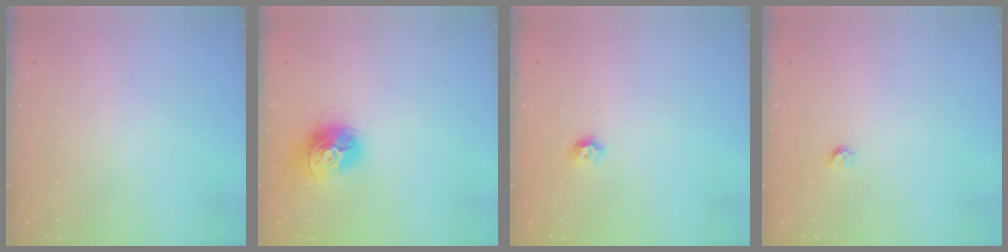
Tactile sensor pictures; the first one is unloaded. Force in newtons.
{"total": 13.1, "press": 13.1, "slide": 0.7}
{"total": 6.1, "press": 6.0, "slide": 1.1}
{"total": 3.6, "press": 3.6, "slide": 0.3}